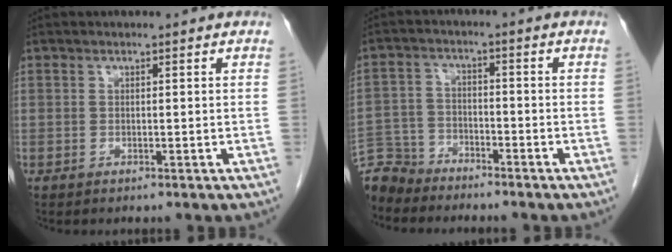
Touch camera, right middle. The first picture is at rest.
{"total": 6.7, "force": [-6.4, 2.1, -0.4], "torque": [0.007, 0.000, -0.129]}